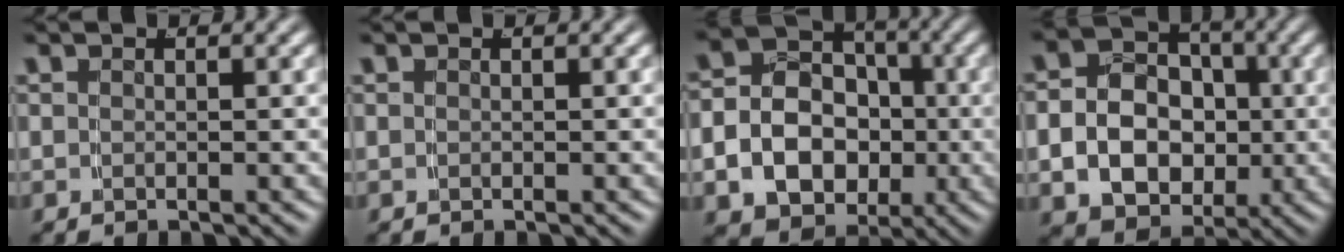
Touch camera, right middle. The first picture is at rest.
{"total": 0.0}
{"total": 12.8, "force": [-2.6, 11.1, 5.8], "torque": [-0.120, -0.040, -0.046]}
{"total": 11.3, "force": [-1.6, 9.8, 5.4], "torque": [-0.116, -0.038, -0.029]}